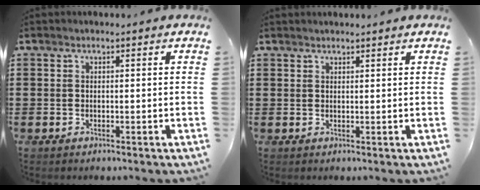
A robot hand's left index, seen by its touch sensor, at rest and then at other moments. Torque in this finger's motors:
{"motor_torque": [0.14, 0.03, 0.05, 0.00]}